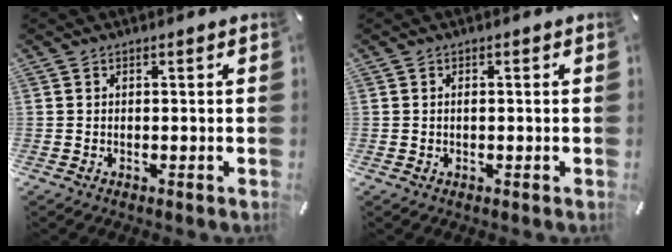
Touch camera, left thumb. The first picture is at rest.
{"total": 0.7, "force": [0.0, 0.4, 0.5], "torque": [-0.012, 0.000, 0.000]}